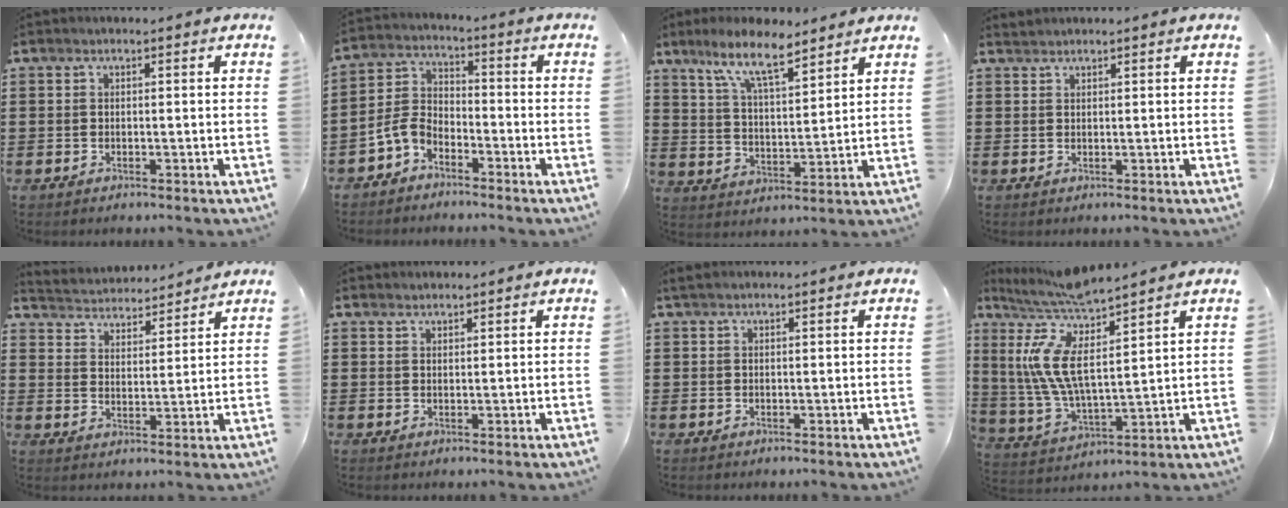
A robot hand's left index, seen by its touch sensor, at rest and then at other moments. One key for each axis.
{"total": 5.3, "fx": -4.0, "fy": 2.8, "fz": 2.1, "tx": -0.067, "ty": 0.003, "tz": -0.088}
{"total": 9.5, "fx": 7.4, "fy": 1.9, "fz": 5.6, "tx": -0.128, "ty": -0.019, "tz": 0.135}
{"total": 0.8, "fx": 0.8, "fy": 0.0, "fz": 0.1, "tx": -0.004, "ty": -0.002, "tz": 0.017}
{"total": 3.4, "fx": 3.4, "fy": 0.4, "fz": -0.3, "tx": -0.016, "ty": -0.027, "tz": 0.055}
{"total": 1.5, "fx": 1.4, "fy": 0.3, "fz": 0.0, "tx": -0.002, "ty": 0.000, "tz": 0.029}
{"total": 1.0, "fx": 0.9, "fy": 0.2, "fz": 0.5, "tx": -0.012, "ty": 0.002, "tz": 0.016}
{"total": 10.0, "fx": 5.9, "fy": 1.4, "fz": 8.0, "tx": -0.200, "ty": -0.056, "tz": 0.093}